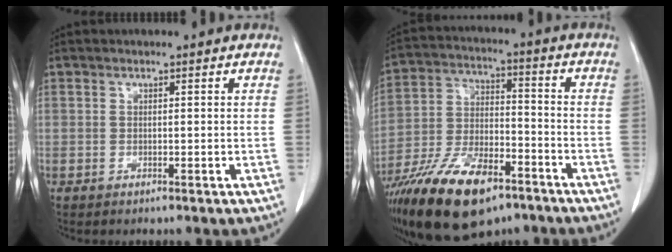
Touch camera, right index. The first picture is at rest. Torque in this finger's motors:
{"motor_torque": [1.14, -0.99, 1.05, 0.21]}